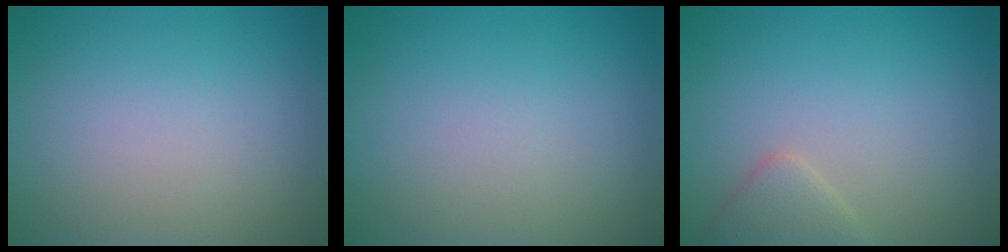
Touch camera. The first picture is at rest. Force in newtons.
{"total": 0.0}
{"total": 1.9, "press": 1.9, "slide": 0.1}